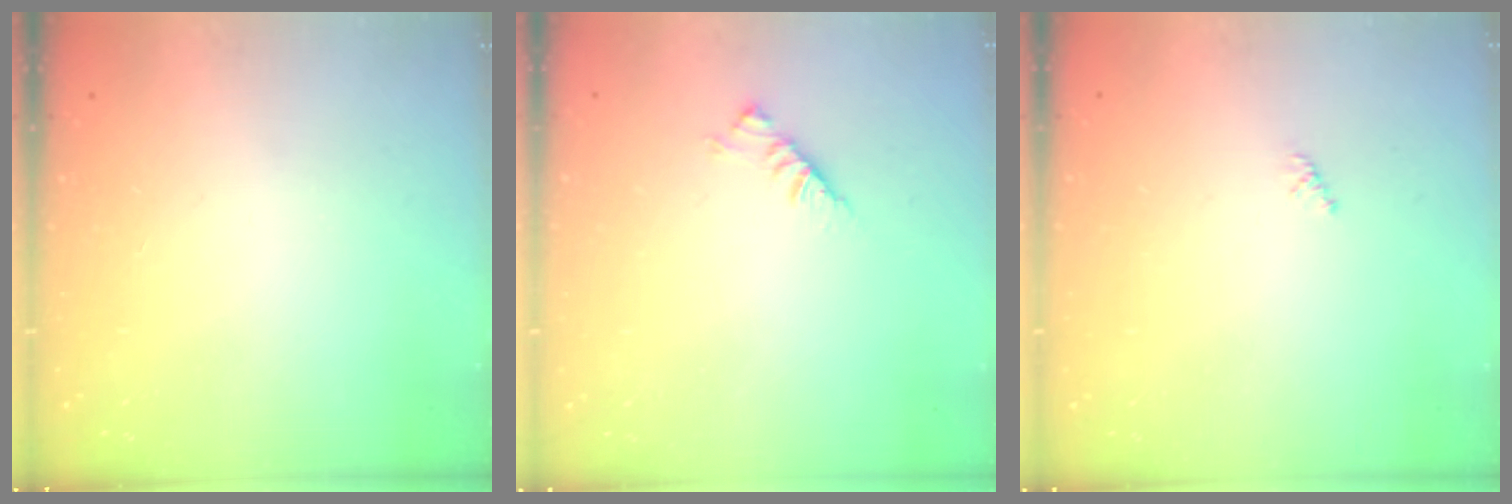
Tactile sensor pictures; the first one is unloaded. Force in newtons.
{"total": 3.0, "press": 2.9, "slide": 0.8}
{"total": 0.8, "press": 0.8, "slide": 0.3}